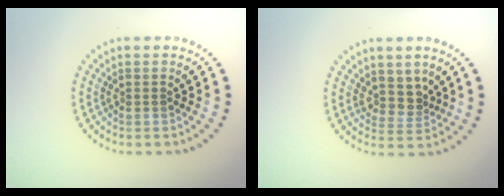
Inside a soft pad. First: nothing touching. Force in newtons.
{"total": 2.3, "press": 1.7, "slide": 1.6}